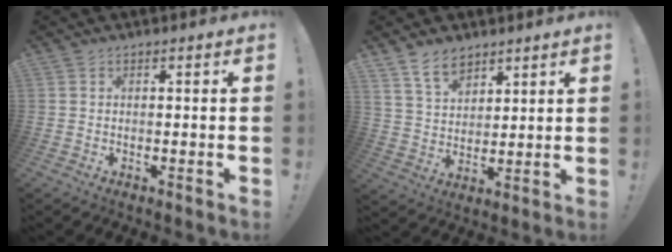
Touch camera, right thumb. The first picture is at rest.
{"total": 7.7, "force": [5.8, 4.4, 2.7], "torque": [-0.040, -0.036, 0.110]}